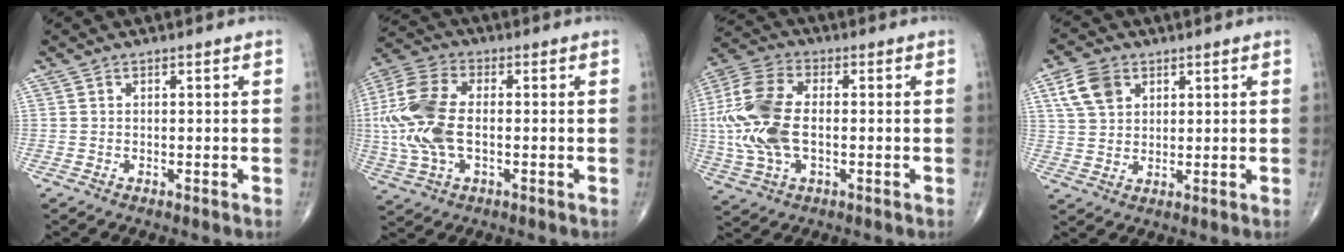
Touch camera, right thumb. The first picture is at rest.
{"total": 15.3, "force": [-0.6, 8.6, 12.6], "torque": [-0.298, 0.010, -0.013]}
{"total": 16.0, "force": [-0.6, 9.0, 13.1], "torque": [-0.305, 0.009, -0.013]}
{"total": 7.2, "force": [3.1, 5.2, 4.0], "torque": [-0.063, -0.003, 0.060]}